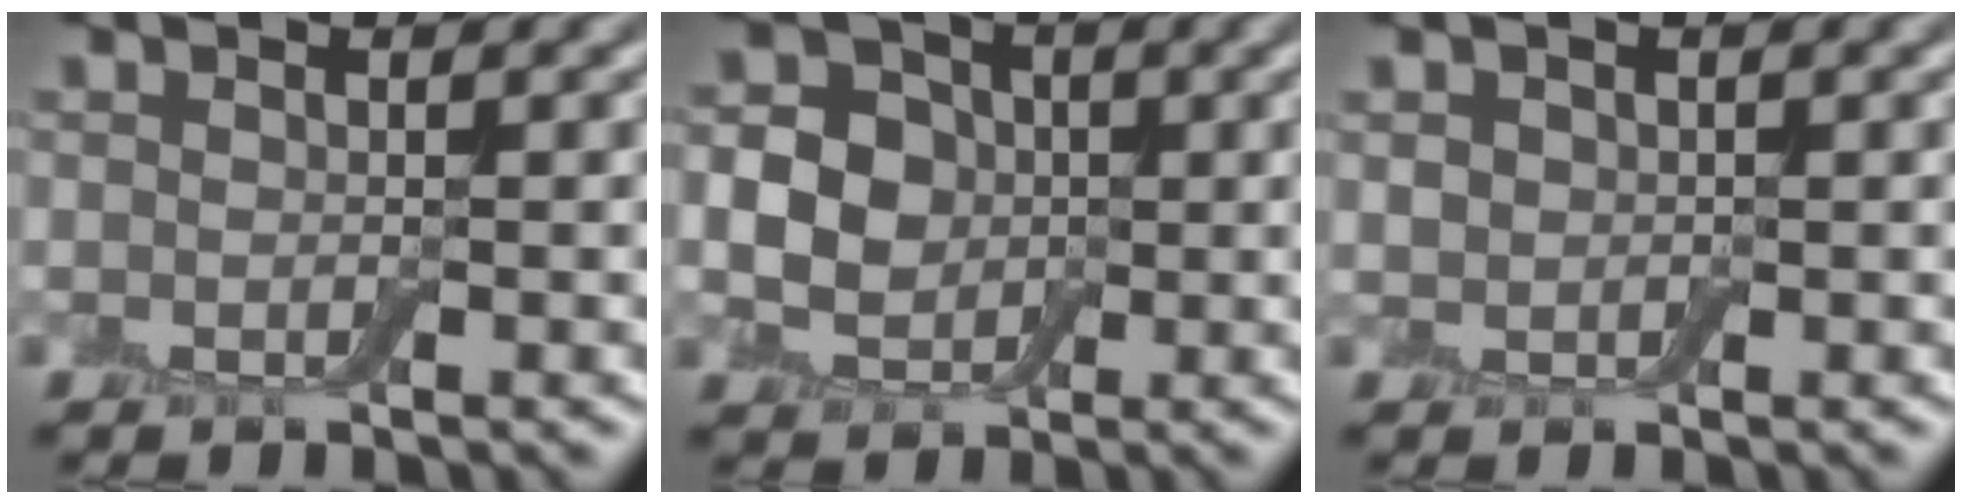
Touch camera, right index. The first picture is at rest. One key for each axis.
{"total": 5.6, "fx": 0.1, "fy": 5.0, "fz": 2.7, "tx": -0.044, "ty": 0.013, "tz": -0.013}
{"total": 1.0, "fx": 0.3, "fy": 0.8, "fz": 0.3, "tx": -0.006, "ty": 0.001, "tz": 0.005}